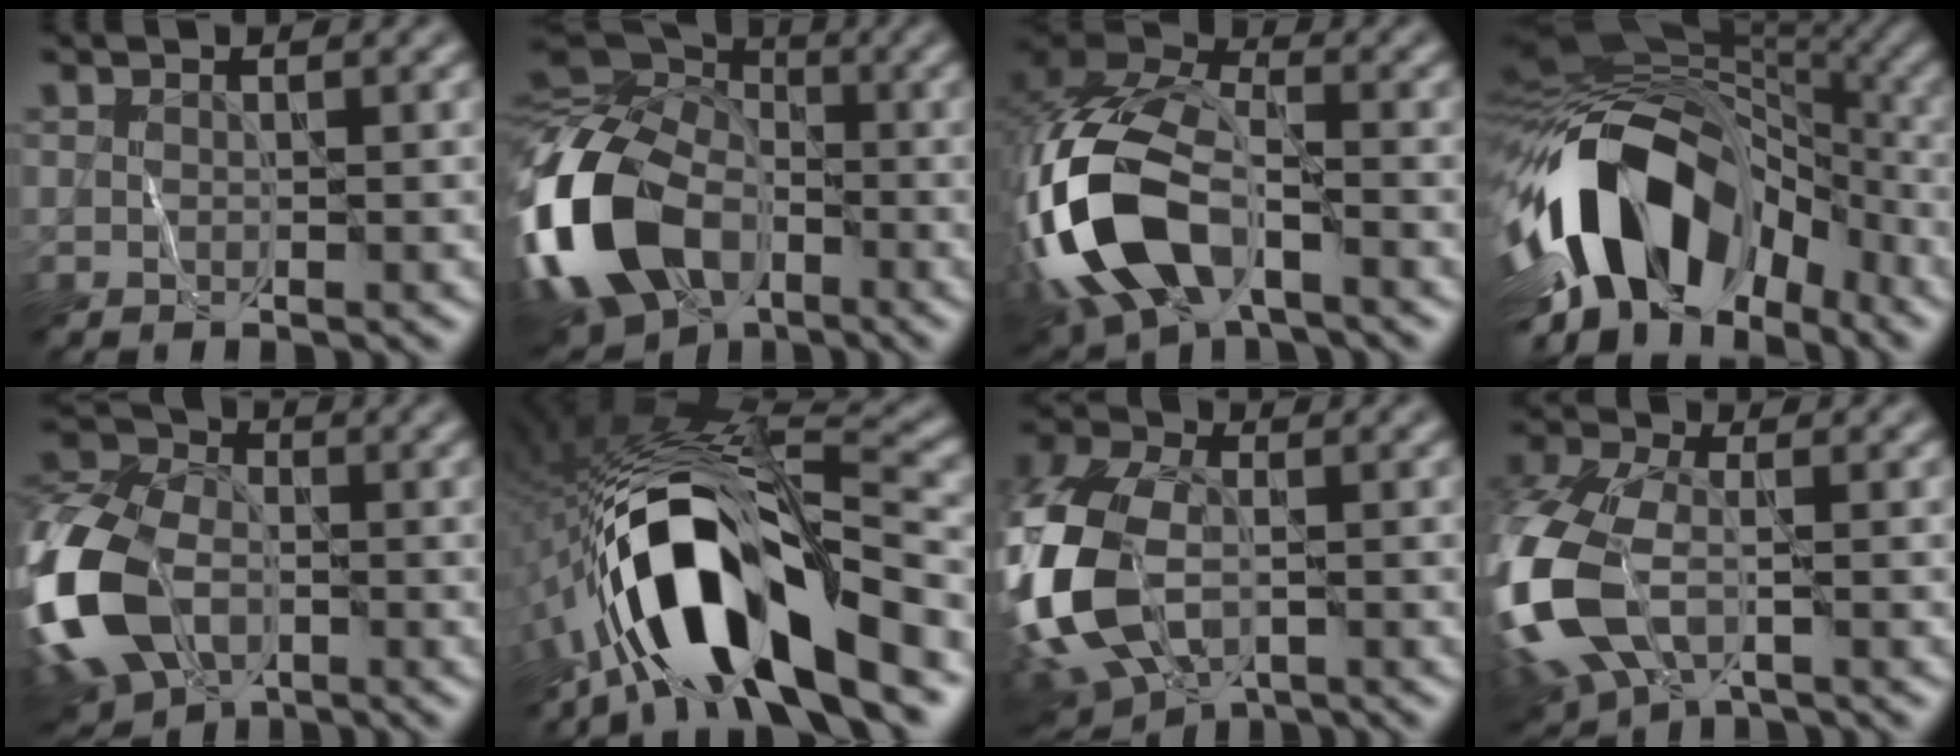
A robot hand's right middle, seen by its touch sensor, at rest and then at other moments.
{"total": 16.7, "force": [-6.5, 11.2, 10.6], "torque": [-0.256, -0.017, -0.128]}
{"total": 14.1, "force": [-5.2, 7.6, 10.7], "torque": [-0.246, -0.007, -0.099]}
{"total": 14.0, "force": [-5.4, 8.5, 9.8], "torque": [-0.158, 0.014, -0.103]}
{"total": 14.5, "force": [-5.8, 9.1, 9.7], "torque": [-0.246, -0.020, -0.126]}
{"total": 13.8, "force": [-6.3, 4.4, 11.4], "torque": [-0.205, 0.015, -0.114]}
{"total": 12.2, "force": [-3.6, 7.5, 9.0], "torque": [-0.224, -0.017, -0.070]}
{"total": 11.5, "force": [-4.2, 6.1, 8.9], "torque": [-0.235, -0.017, -0.084]}